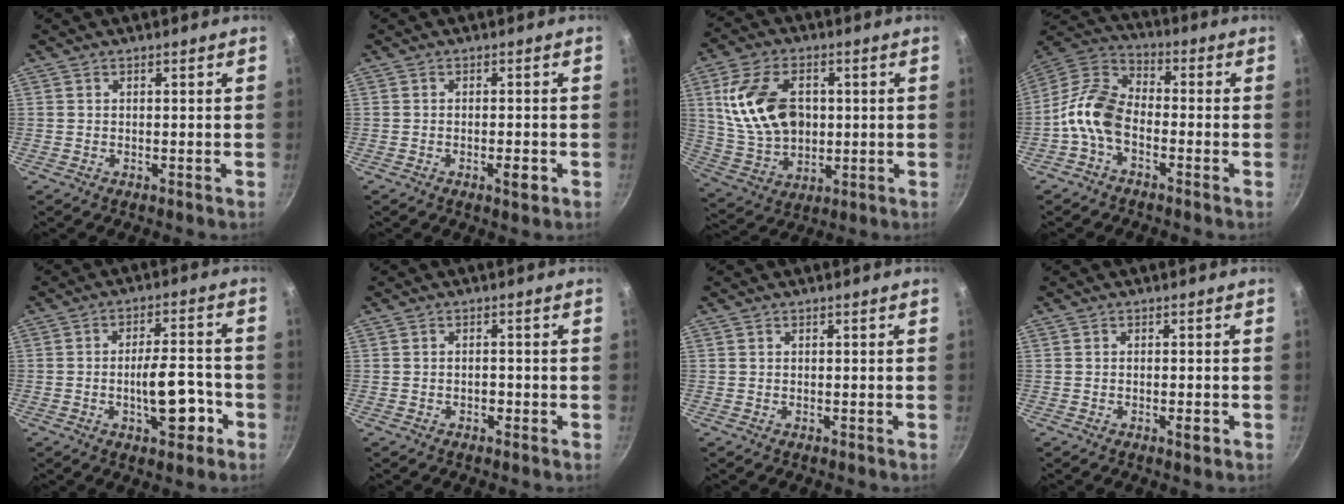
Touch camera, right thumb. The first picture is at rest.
{"total": 2.7, "force": [-1.1, 0.8, 2.4], "torque": [-0.038, 0.006, -0.015]}
{"total": 16.7, "force": [2.6, 11.2, 12.1], "torque": [-0.208, -0.001, 0.058]}
{"total": 10.2, "force": [-3.8, 6.2, 7.3], "torque": [-0.133, 0.052, -0.093]}
{"total": 9.9, "force": [-3.5, 4.1, 8.3], "torque": [-0.098, 0.029, -0.050]}
{"total": 1.4, "force": [-0.6, 0.9, 0.9], "torque": [-0.012, 0.008, -0.008]}
{"total": 0.0}
{"total": 1.8, "force": [-0.7, 0.5, 1.6], "torque": [-0.028, 0.003, -0.011]}